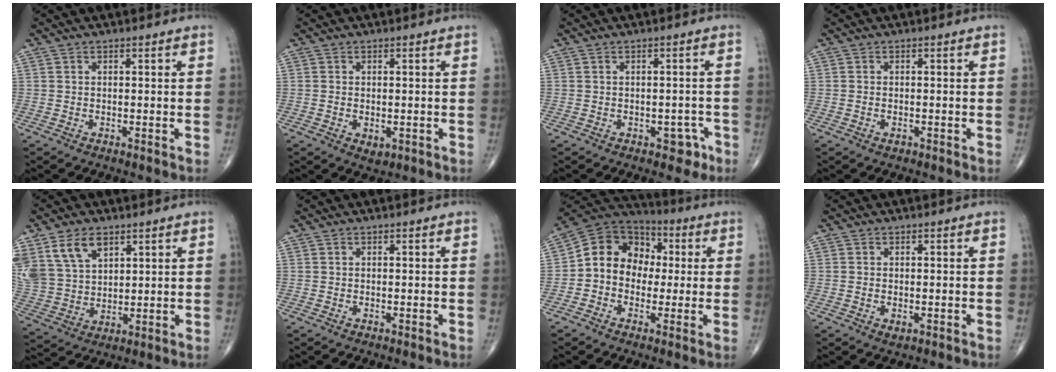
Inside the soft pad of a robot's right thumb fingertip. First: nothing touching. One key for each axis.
{"total": 2.4, "fx": -0.5, "fy": 1.6, "fz": 1.7, "tx": -0.018, "ty": 0.000, "tz": -0.002}
{"total": 3.1, "fx": -1.7, "fy": 2.1, "fz": 1.5, "tx": 0.006, "ty": 0.015, "tz": -0.018}
{"total": 0.7, "fx": -0.3, "fy": 0.5, "fz": 0.4, "tx": -0.005, "ty": 0.006, "tz": -0.004}
{"total": 13.2, "fx": 6.9, "fy": 8.5, "fz": 7.3, "tx": -0.138, "ty": -0.013, "tz": 0.150}
{"total": 0.0}
{"total": 12.7, "fx": 0.4, "fy": 10.6, "fz": 7.0, "tx": -0.082, "ty": 0.039, "tz": -0.008}
{"total": 1.3, "fx": -0.3, "fy": 0.8, "fz": 0.9, "tx": -0.013, "ty": 0.000, "tz": -0.003}